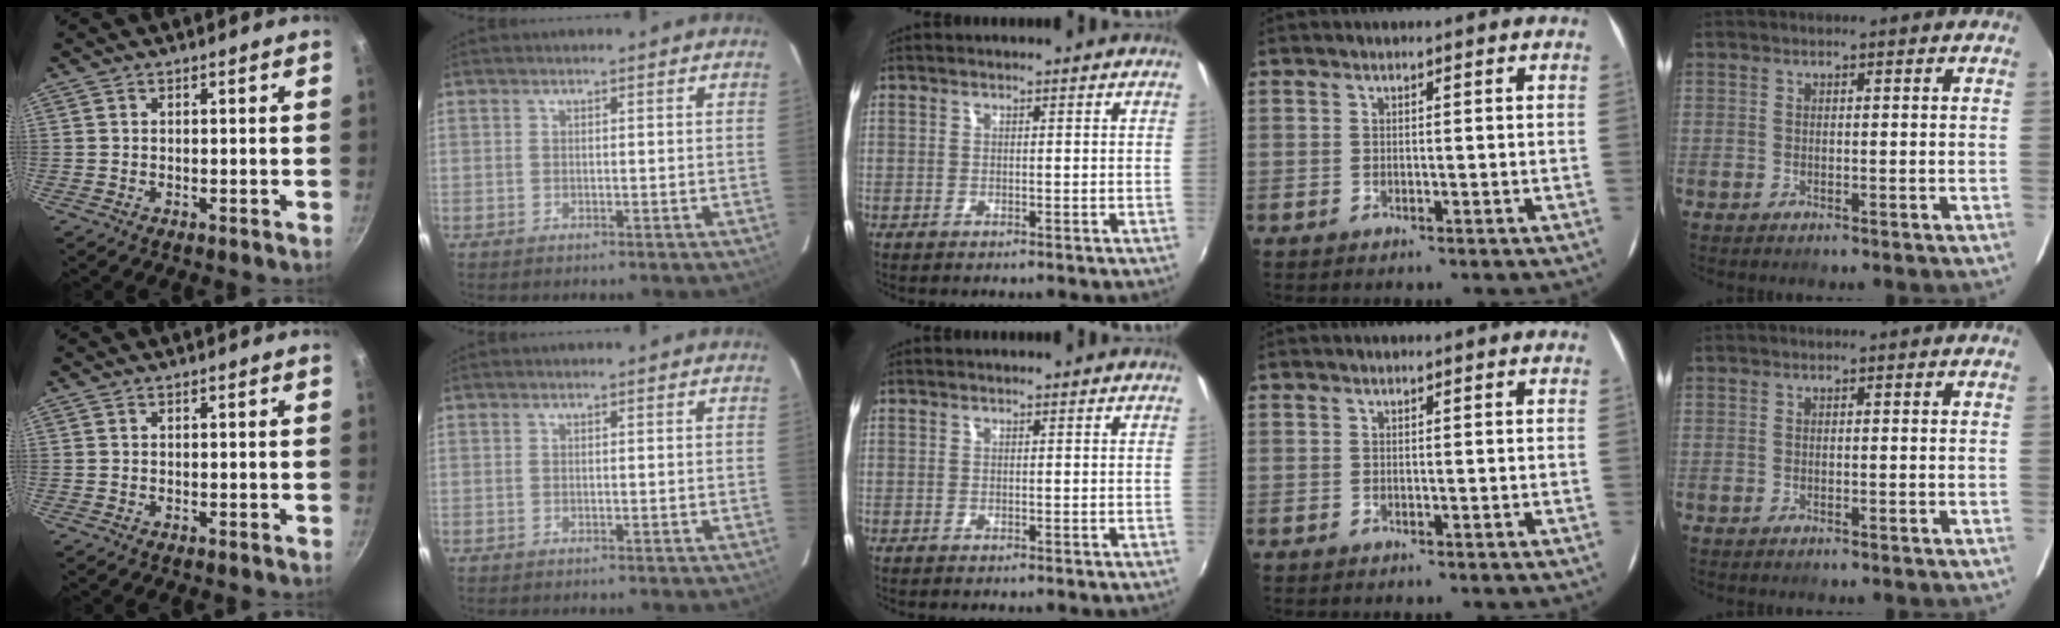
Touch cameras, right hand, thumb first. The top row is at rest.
{}